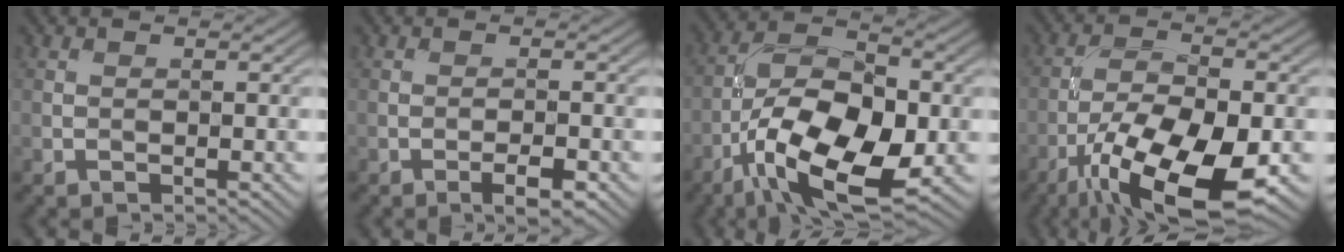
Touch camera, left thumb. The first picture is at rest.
{"total": 2.6, "force": [-1.4, 0.7, 2.1], "torque": [-0.037, 0.002, -0.025]}
{"total": 14.7, "force": [-5.9, 6.9, 11.6], "torque": [-0.212, -0.010, -0.119]}
{"total": 15.0, "force": [-7.7, 5.5, 11.7], "torque": [-0.218, -0.018, -0.137]}